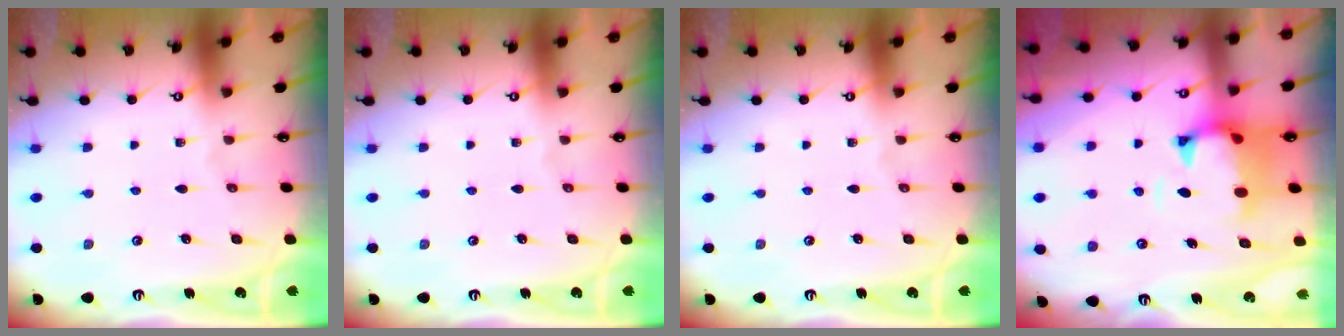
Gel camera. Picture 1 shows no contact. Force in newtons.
{"total": 0.0}
{"total": 0.0}
{"total": 1.6, "press": 1.2, "slide": 1.1}